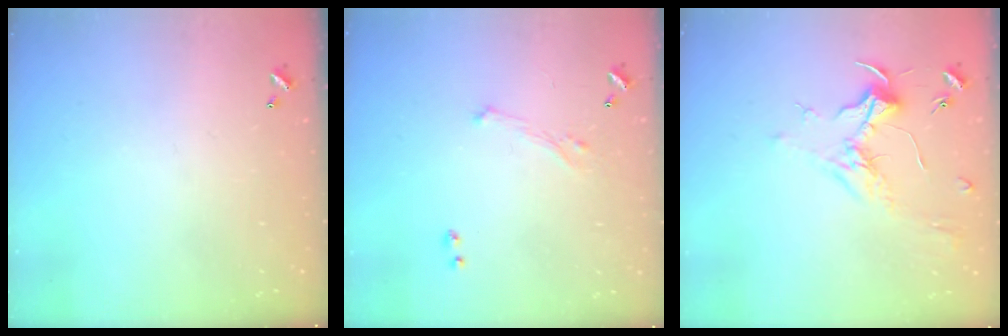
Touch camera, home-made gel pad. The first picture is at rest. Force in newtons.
{"total": 0.7, "press": 0.0, "slide": 0.7}
{"total": 1.8, "press": 1.7, "slide": 0.6}